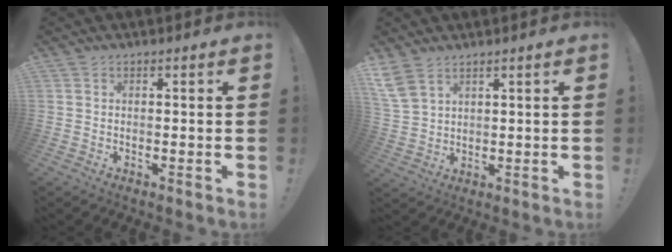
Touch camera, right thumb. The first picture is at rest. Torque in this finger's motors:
{"motor_torque": [0.47, 0.54, 0.09, -0.19, 0.00]}